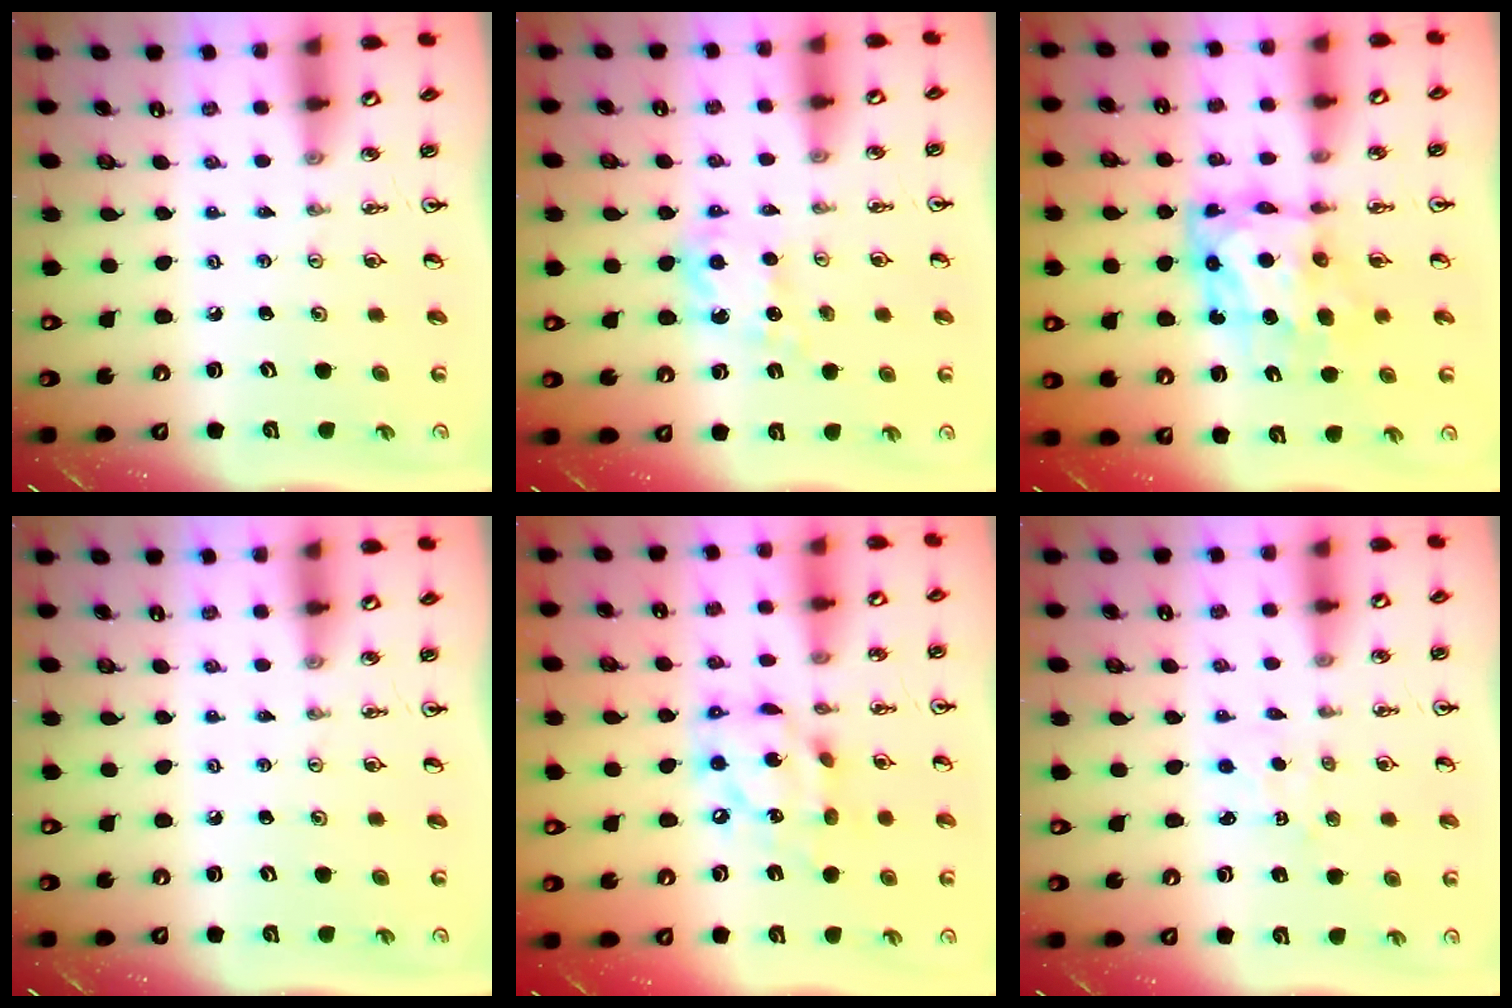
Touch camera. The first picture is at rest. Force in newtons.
{"total": 7.4, "press": 7.4, "slide": 0.5}
{"total": 8.8, "press": 8.7, "slide": 1.2}
{"total": 0.0}
{"total": 13.7, "press": 13.6, "slide": 1.5}
{"total": 1.3, "press": 1.3, "slide": 0.2}